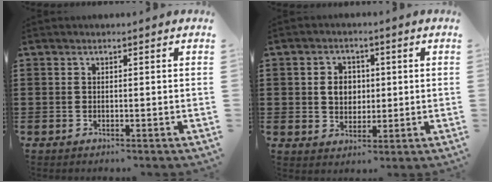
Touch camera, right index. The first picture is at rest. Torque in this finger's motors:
{"motor_torque": [0.65, 0.64, 0.20, 0.04]}